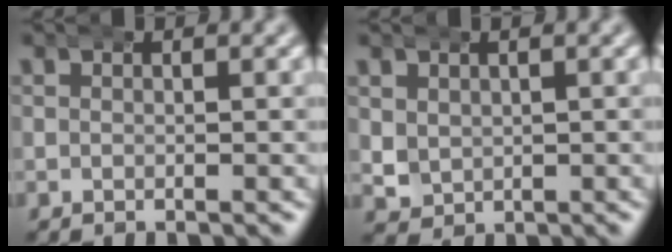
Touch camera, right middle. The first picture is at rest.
{"total": 2.4, "force": [0.9, 2.1, 0.8], "torque": [-0.039, -0.014, 0.026]}